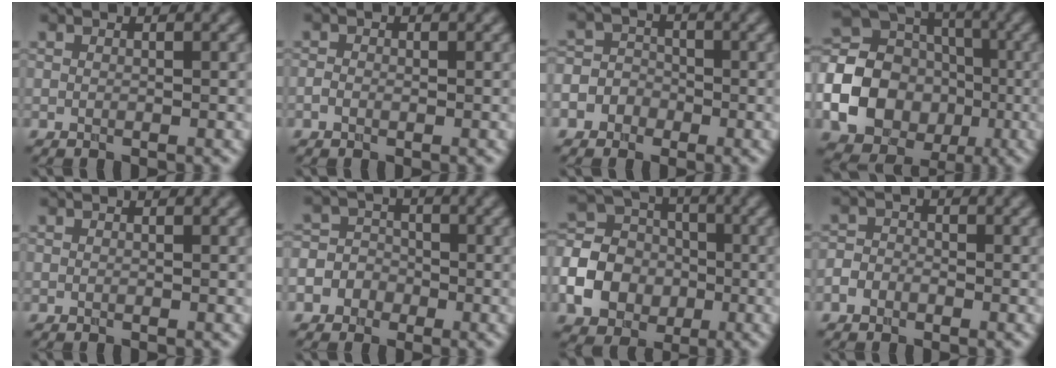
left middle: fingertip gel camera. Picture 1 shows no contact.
{"total": 0.8, "force": [-0.3, 0.6, 0.4], "torque": [-0.009, -0.001, -0.008]}
{"total": 5.4, "force": [-2.6, 4.6, 1.0], "torque": [0.006, 0.005, -0.066]}
{"total": 20.0, "force": [-4.4, 18.3, 6.9], "torque": [-0.169, -0.016, -0.113]}
{"total": 0.0}
{"total": 6.0, "force": [-2.8, 5.2, 1.1], "torque": [-0.002, 0.006, -0.070]}
{"total": 7.0, "force": [-2.0, 5.8, 3.3], "torque": [-0.072, 0.009, -0.052]}
{"total": 1.8, "force": [-1.0, 1.4, 0.7], "torque": [0.001, 0.005, -0.025]}